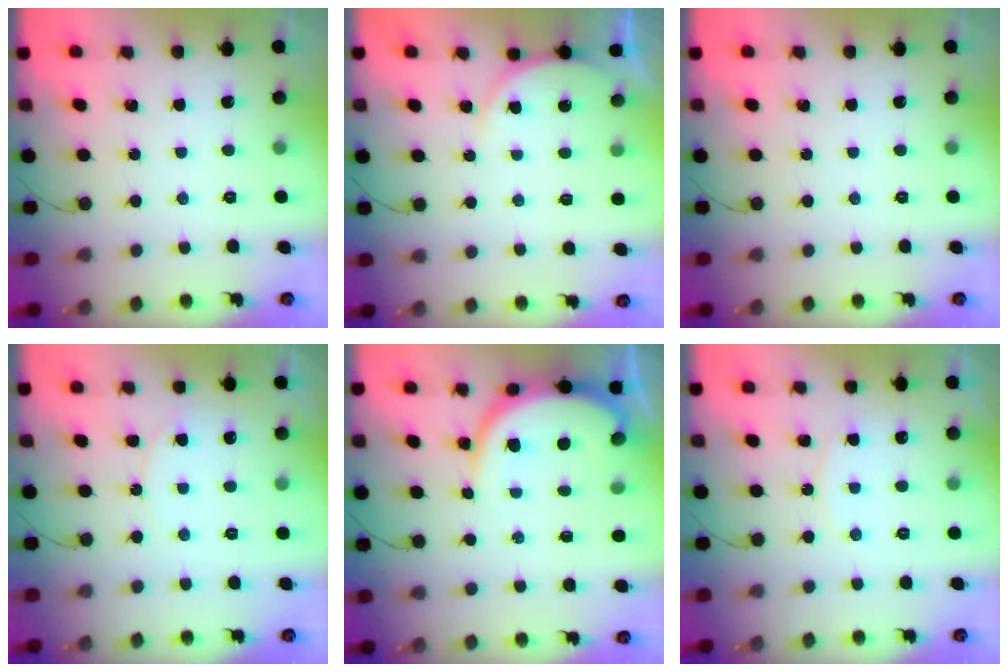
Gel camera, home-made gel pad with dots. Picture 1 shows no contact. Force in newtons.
{"total": 6.2, "press": 6.2, "slide": 0.4}
{"total": 0.0}
{"total": 3.9, "press": 3.9, "slide": 0.5}
{"total": 9.0, "press": 9.0, "slide": 1.0}
{"total": 3.8, "press": 3.7, "slide": 0.6}